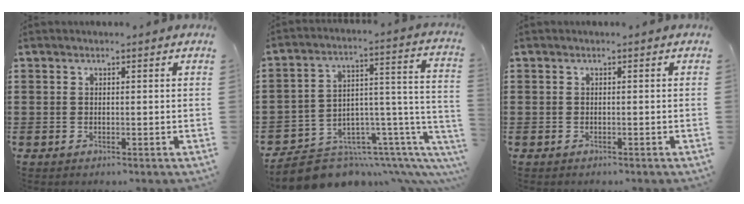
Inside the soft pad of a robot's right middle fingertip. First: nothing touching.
{"total": 9.0, "force": [-7.5, 3.4, 3.8], "torque": [-0.066, 0.000, -0.132]}
{"total": 0.0}